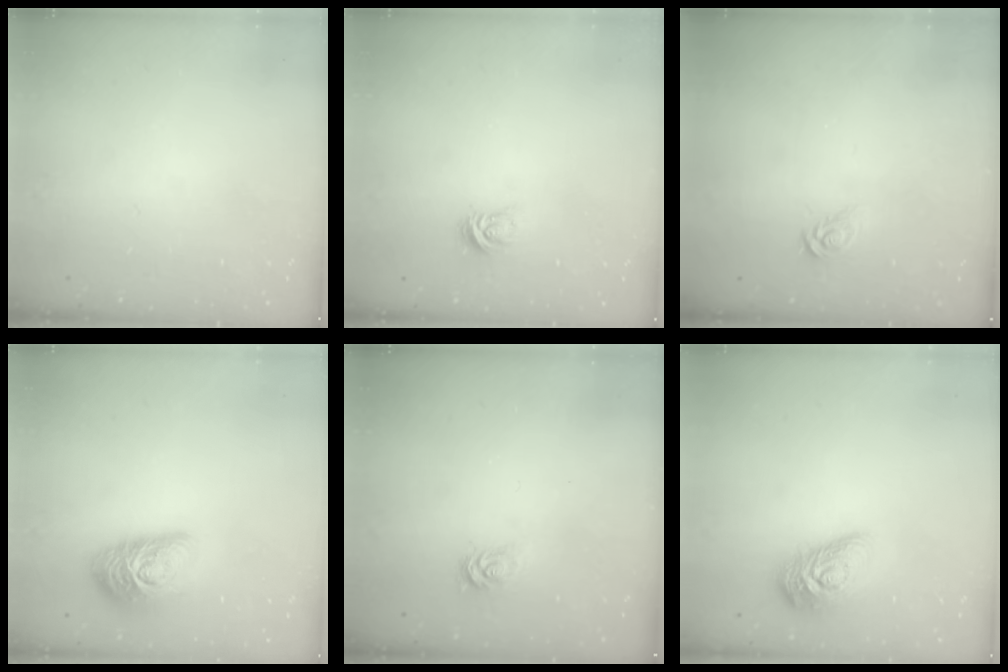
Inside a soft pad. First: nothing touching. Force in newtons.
{"total": 4.1, "press": 4.1, "slide": 0.6}
{"total": 3.5, "press": 3.5, "slide": 0.2}
{"total": 15.9, "press": 15.9, "slide": 0.8}
{"total": 2.6, "press": 2.6, "slide": 0.4}
{"total": 14.0, "press": 14.0, "slide": 0.7}